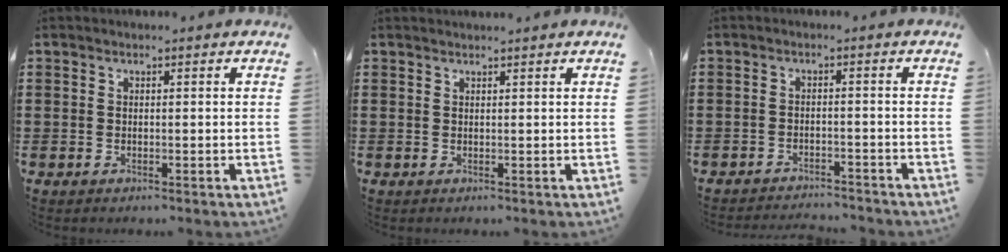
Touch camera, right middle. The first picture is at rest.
{"total": 0.7, "force": [0.7, -0.1, 0.1], "torque": [-0.003, 0.000, 0.014]}
{"total": 2.4, "force": [-2.4, 0.1, 0.0], "torque": [-0.006, 0.001, -0.051]}